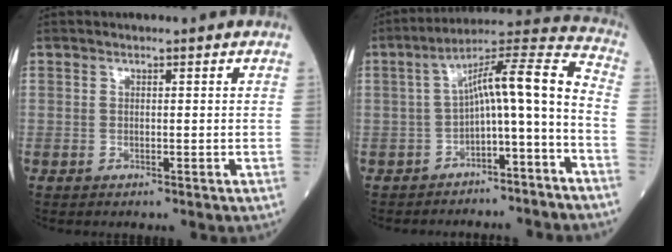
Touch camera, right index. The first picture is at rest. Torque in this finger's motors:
{"motor_torque": [0.96, -0.12, 0.50, 0.15]}